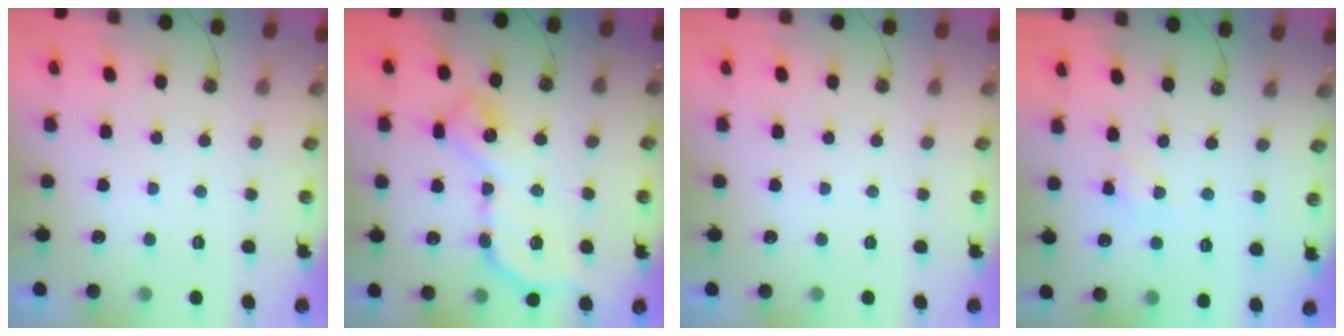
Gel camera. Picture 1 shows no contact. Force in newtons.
{"total": 12.9, "press": 12.9, "slide": 0.9}
{"total": 0.0}
{"total": 3.5, "press": 3.5, "slide": 0.5}